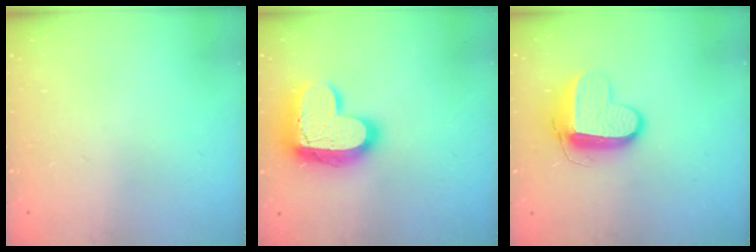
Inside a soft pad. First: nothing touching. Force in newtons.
{"total": 17.8, "press": 17.8, "slide": 1.5}
{"total": 10.7, "press": 10.6, "slide": 1.1}